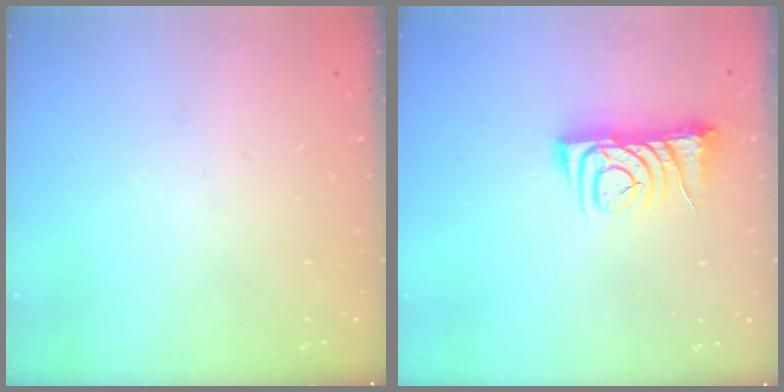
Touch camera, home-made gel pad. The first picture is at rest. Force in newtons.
{"total": 6.7, "press": 6.7, "slide": 0.4}